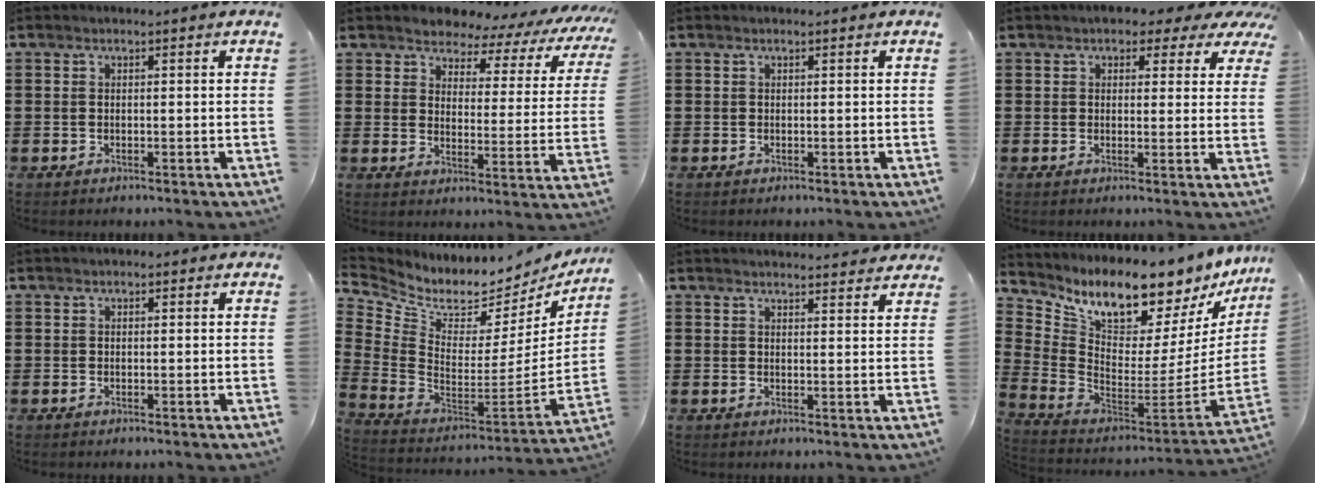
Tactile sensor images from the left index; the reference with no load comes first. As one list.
[{"total": 4.2, "force": [3.8, 1.5, 0.8], "torque": [-0.043, -0.027, 0.061]}, {"total": 0.0}, {"total": 3.0, "force": [2.1, 1.7, 1.3], "torque": [-0.022, -0.008, 0.032]}, {"total": 0.6, "force": [0.5, 0.3, 0.3], "torque": [-0.008, 0.003, 0.008]}, {"total": 3.9, "force": [3.4, 1.6, 1.1], "torque": [-0.053, -0.057, 0.052]}, {"total": 2.7, "force": [2.7, -0.1, 0.2], "torque": [-0.004, -0.014, 0.050]}, {"total": 8.7, "force": [7.9, 2.0, 3.1], "torque": [-0.077, -0.090, 0.128]}]